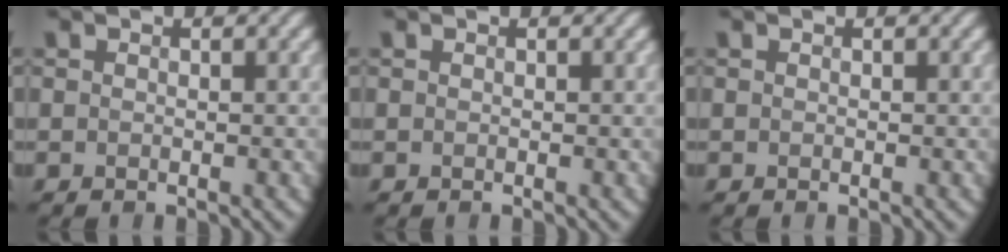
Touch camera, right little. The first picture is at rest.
{"total": 0.0}
{"total": 0.0}